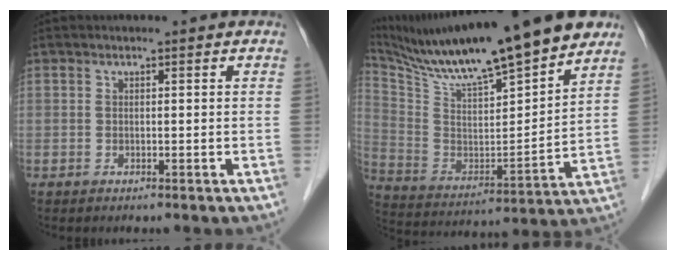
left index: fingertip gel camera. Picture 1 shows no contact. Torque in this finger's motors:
{"motor_torque": [0.14, -0.58, 0.36, 0.17]}